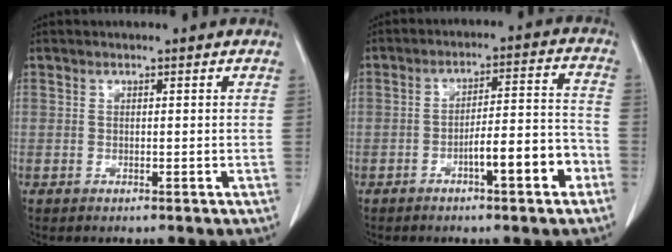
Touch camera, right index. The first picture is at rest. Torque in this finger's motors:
{"motor_torque": [0.96, -0.72, 0.22, 0.09]}